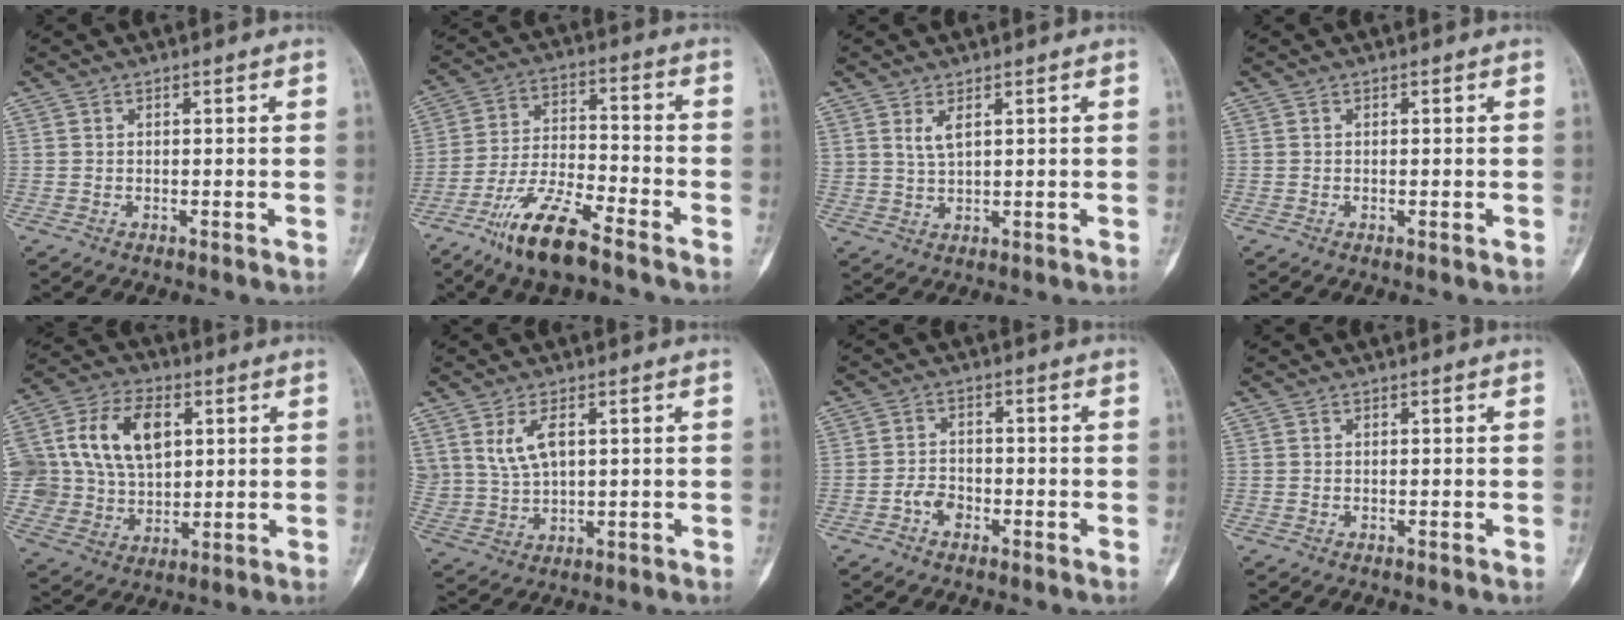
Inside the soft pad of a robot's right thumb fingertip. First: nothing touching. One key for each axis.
{"total": 12.9, "fx": -8.8, "fy": 3.1, "fz": 8.8, "tx": -0.178, "ty": 0.046, "tz": -0.166}
{"total": 2.9, "fx": 1.5, "fy": 1.1, "fz": 2.2, "tx": -0.043, "ty": -0.010, "tz": 0.036}
{"total": 0.8, "fx": -0.2, "fy": 0.2, "fz": 0.7, "tx": -0.012, "ty": -0.002, "tz": -0.002}
{"total": 17.5, "fx": 4.5, "fy": 12.4, "fz": 11.5, "tx": -0.201, "ty": 0.003, "tz": 0.092}
{"total": 6.3, "fx": 2.5, "fy": 3.3, "fz": 4.8, "tx": -0.091, "ty": -0.011, "tz": 0.062}
{"total": 3.2, "fx": -1.8, "fy": 2.1, "fz": 1.6, "tx": -0.021, "ty": 0.016, "tz": -0.035}
{"total": 0.0}